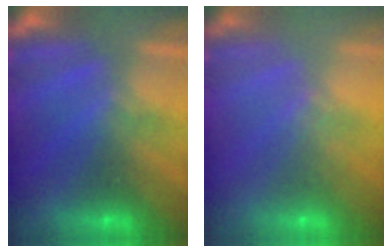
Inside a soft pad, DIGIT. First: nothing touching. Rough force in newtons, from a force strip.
{"total": 2.4}